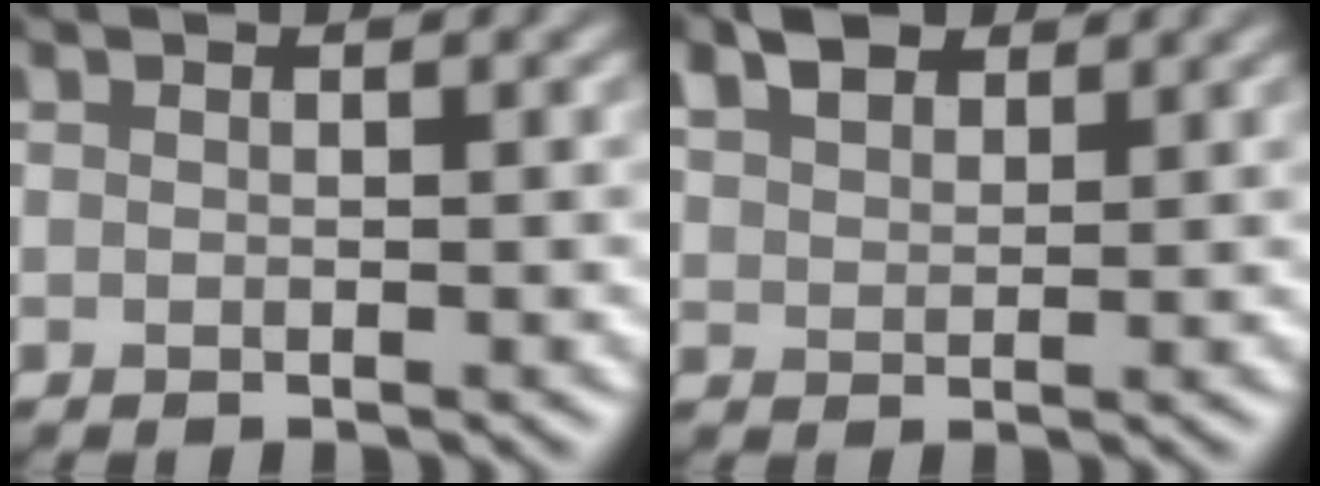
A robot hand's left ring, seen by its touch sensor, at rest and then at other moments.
{"total": 3.1, "force": [2.2, 1.6, 1.5], "torque": [-0.041, 0.012, 0.043]}